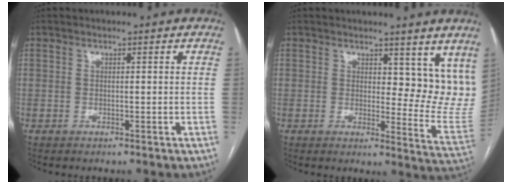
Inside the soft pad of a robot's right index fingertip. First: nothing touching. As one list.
[{"total": 10.3, "force": [7.6, 4.5, 5.3], "torque": [-0.045, -0.030, 0.081]}]